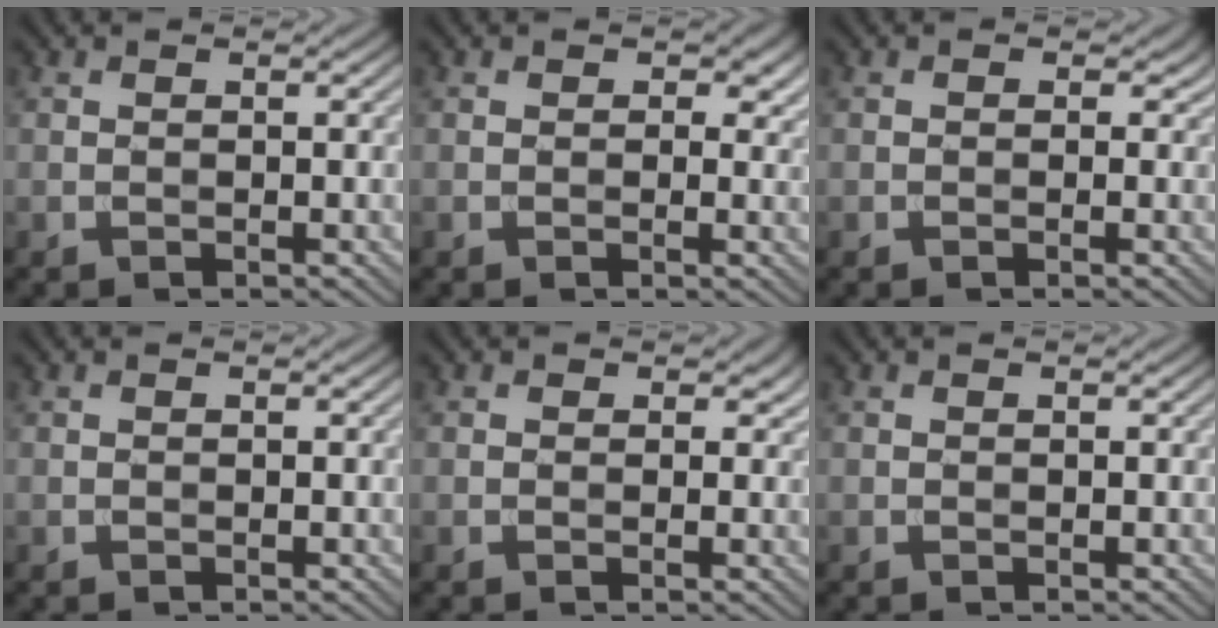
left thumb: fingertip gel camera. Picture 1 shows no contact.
{"total": 2.1, "force": [0.8, 1.5, 1.2], "torque": [-0.027, -0.008, 0.010]}
{"total": 0.8, "force": [0.0, 0.7, 0.4], "torque": [-0.006, -0.006, -0.004]}
{"total": 0.0}
{"total": 1.2, "force": [0.5, 1.1, 0.4], "torque": [-0.010, -0.006, 0.005]}
{"total": 0.0}